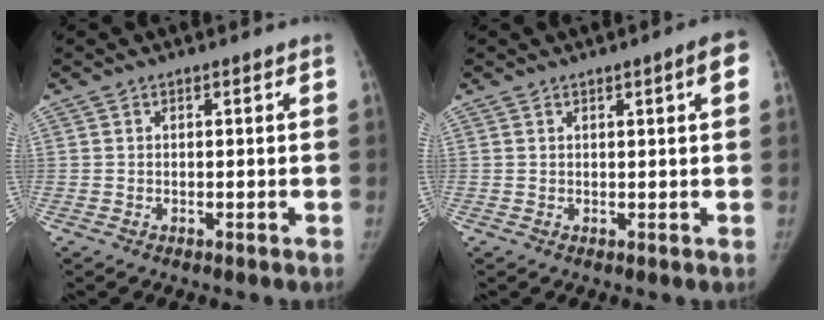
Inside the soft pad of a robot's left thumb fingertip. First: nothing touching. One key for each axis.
{"total": 3.2, "fx": 1.1, "fy": 0.6, "fz": 3.0, "tx": -0.031, "ty": 0.001, "tz": 0.013}